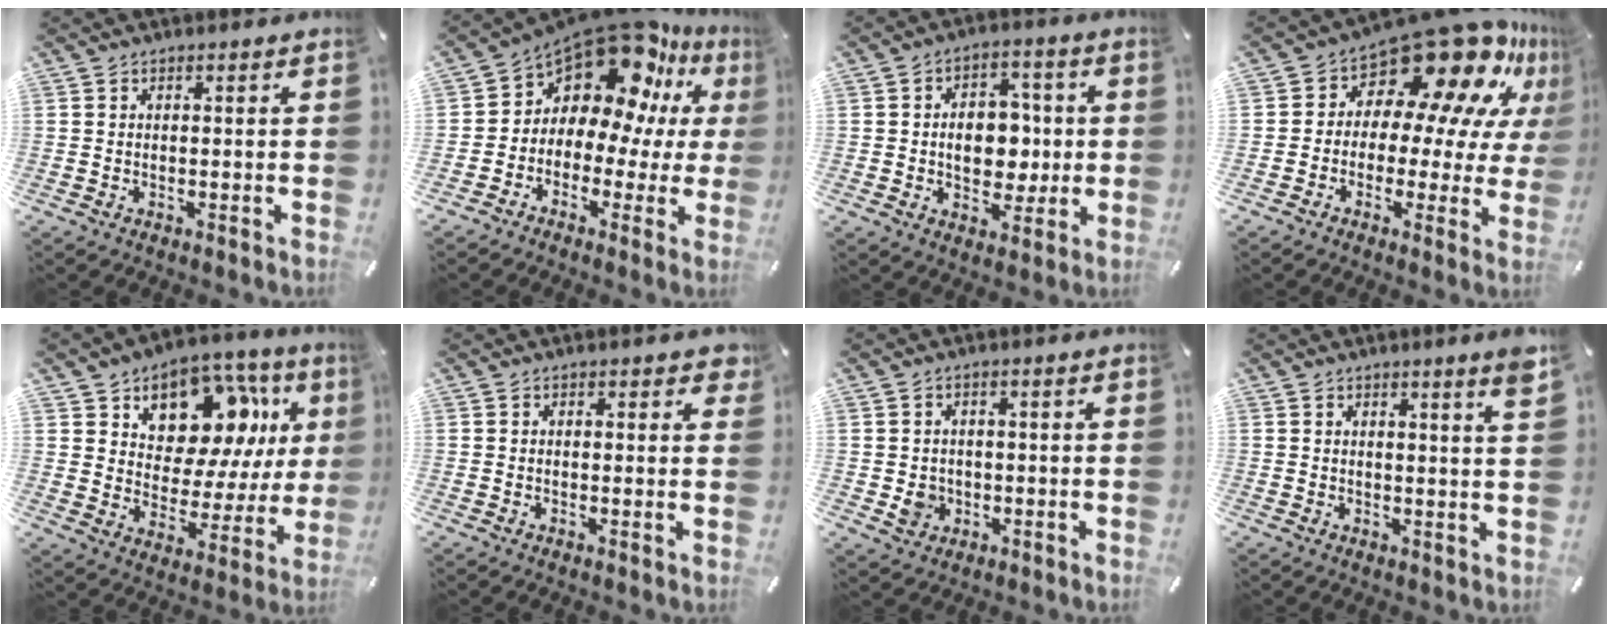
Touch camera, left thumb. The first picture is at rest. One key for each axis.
{"total": 13.7, "fx": 9.2, "fy": 7.5, "fz": 6.9, "tx": -0.125, "ty": -0.094, "tz": 0.157}
{"total": 10.4, "fx": -0.5, "fy": 7.6, "fz": 7.1, "tx": -0.098, "ty": 0.007, "tz": -0.009}
{"total": 18.4, "fx": 13.3, "fy": 8.0, "fz": 9.9, "tx": -0.150, "ty": -0.117, "tz": 0.224}
{"total": 12.8, "fx": 7.5, "fy": 8.8, "fz": 5.5, "tx": -0.080, "ty": -0.067, "tz": 0.132}
{"total": 1.5, "fx": 0.7, "fy": 0.8, "fz": 1.1, "tx": -0.009, "ty": -0.002, "tz": 0.007}
{"total": 4.4, "fx": -0.6, "fy": 4.1, "fz": 1.5, "tx": -0.017, "ty": -0.002, "tz": -0.012}
{"total": 3.9, "fx": 2.4, "fy": -0.1, "fz": 3.1, "tx": -0.038, "ty": -0.020, "tz": 0.036}